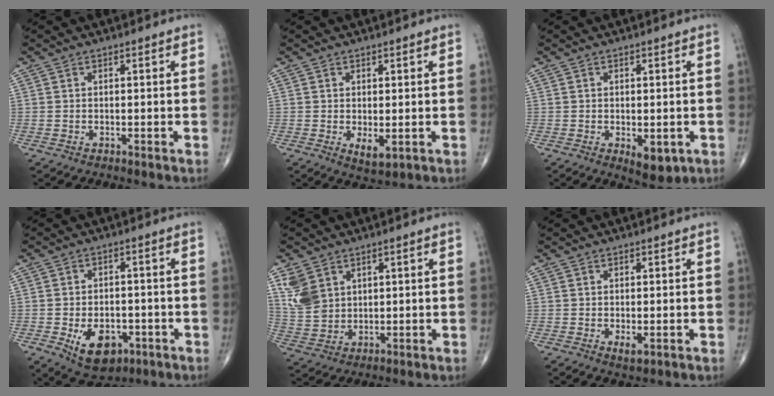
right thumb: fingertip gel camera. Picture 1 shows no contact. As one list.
[{"total": 3.1, "force": [-0.4, 1.4, 2.7], "torque": [-0.042, -0.010, -0.001]}, {"total": 4.9, "force": [-1.4, 2.5, 3.9], "torque": [-0.044, -0.009, -0.010]}, {"total": 9.4, "force": [-3.5, 5.9, 6.3], "torque": [-0.077, 0.010, -0.042]}, {"total": 7.4, "force": [3.5, 5.2, 3.8], "torque": [-0.069, -0.010, 0.086]}, {"total": 1.8, "force": [-0.3, 0.8, 1.6], "torque": [-0.028, -0.006, -0.002]}]